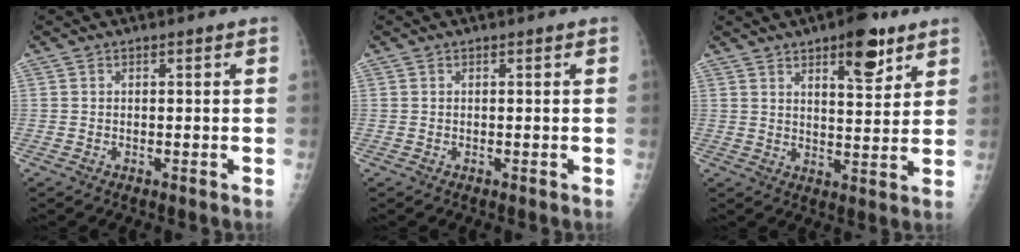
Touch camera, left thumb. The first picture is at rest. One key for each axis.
{"total": 0.0}
{"total": 9.2, "fx": 5.6, "fy": 3.4, "fz": 6.5, "tx": -0.073, "ty": -0.031, "tz": 0.080}